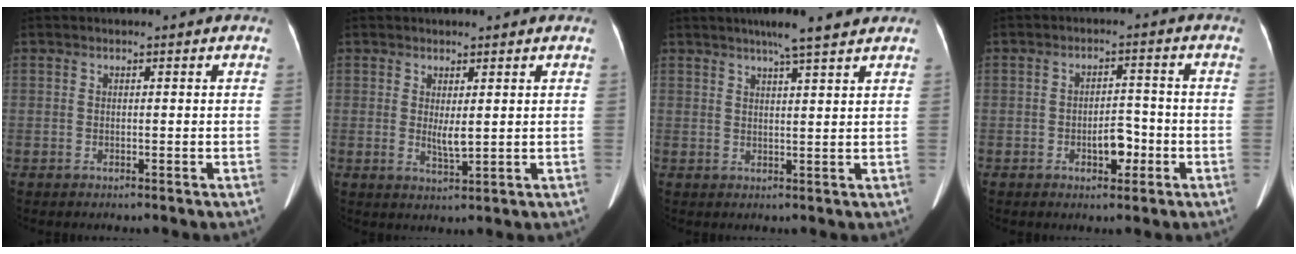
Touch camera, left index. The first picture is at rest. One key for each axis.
{"total": 2.5, "fx": 0.6, "fy": 0.5, "fz": 2.4, "tx": -0.048, "ty": -0.006, "tz": 0.016}
{"total": 6.4, "fx": 5.1, "fy": -0.3, "fz": 3.8, "tx": -0.063, "ty": 0.013, "tz": 0.075}
{"total": 4.2, "fx": -1.7, "fy": 2.1, "fz": 3.2, "tx": -0.047, "ty": 0.008, "tz": -0.024}